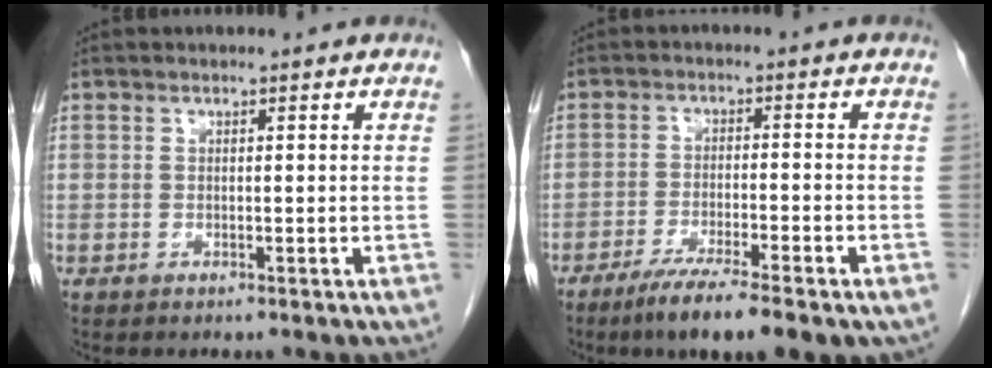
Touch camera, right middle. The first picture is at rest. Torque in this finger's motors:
{"motor_torque": [1.12, -1.02, 0.11, 0.10]}